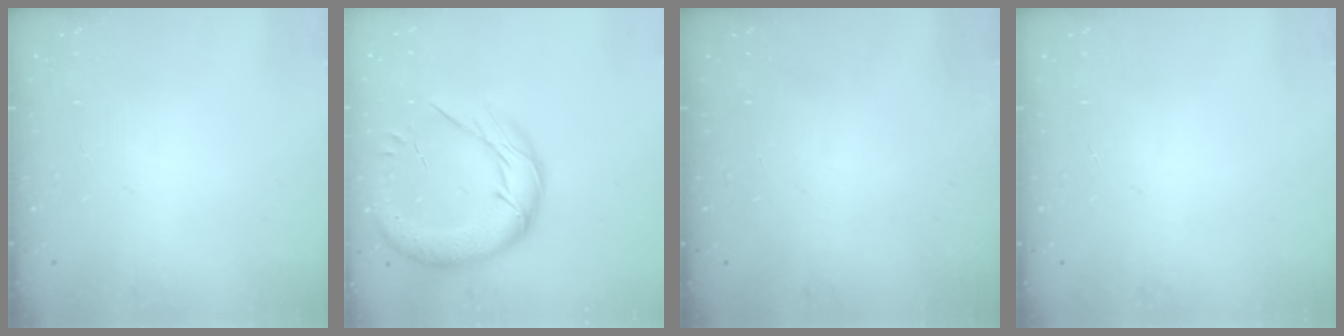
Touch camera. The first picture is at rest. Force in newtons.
{"total": 16.6, "press": 16.4, "slide": 2.3}
{"total": 0.0}
{"total": 0.0}